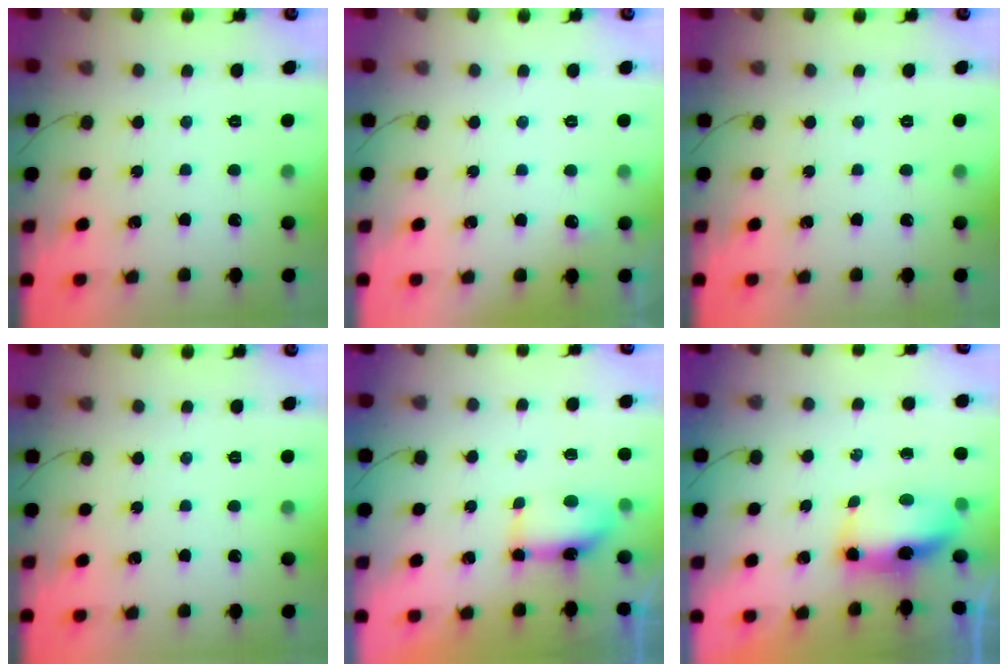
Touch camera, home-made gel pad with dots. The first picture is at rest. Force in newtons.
{"total": 7.4, "press": 2.7, "slide": 6.9}
{"total": 0.0}
{"total": 0.0}
{"total": 6.1, "press": 6.0, "slide": 1.1}
{"total": 7.3, "press": 7.3, "slide": 0.6}